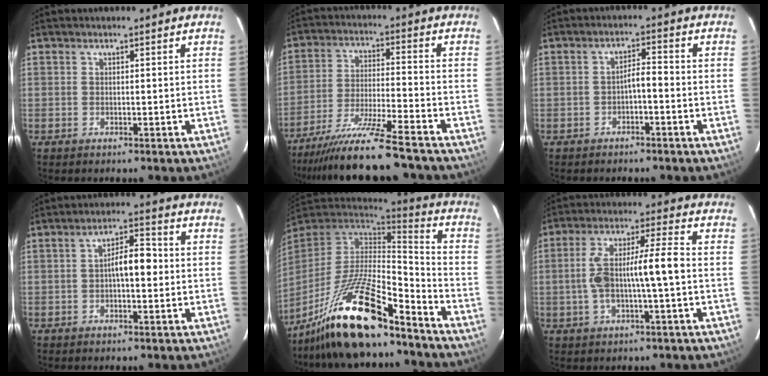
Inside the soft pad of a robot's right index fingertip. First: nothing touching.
{"total": 14.2, "force": [-12.0, -0.5, 7.7], "torque": [-0.135, -0.028, -0.203]}
{"total": 2.8, "force": [-1.2, 0.7, 2.5], "torque": [-0.039, 0.010, -0.020]}
{"total": 5.4, "force": [-0.3, 1.8, 5.1], "torque": [-0.086, 0.021, -0.008]}
{"total": 19.9, "force": [-14.9, 3.6, 12.7], "torque": [-0.254, -0.010, -0.271]}
{"total": 9.4, "force": [-1.1, 1.5, 9.2], "torque": [-0.174, 0.029, -0.019]}